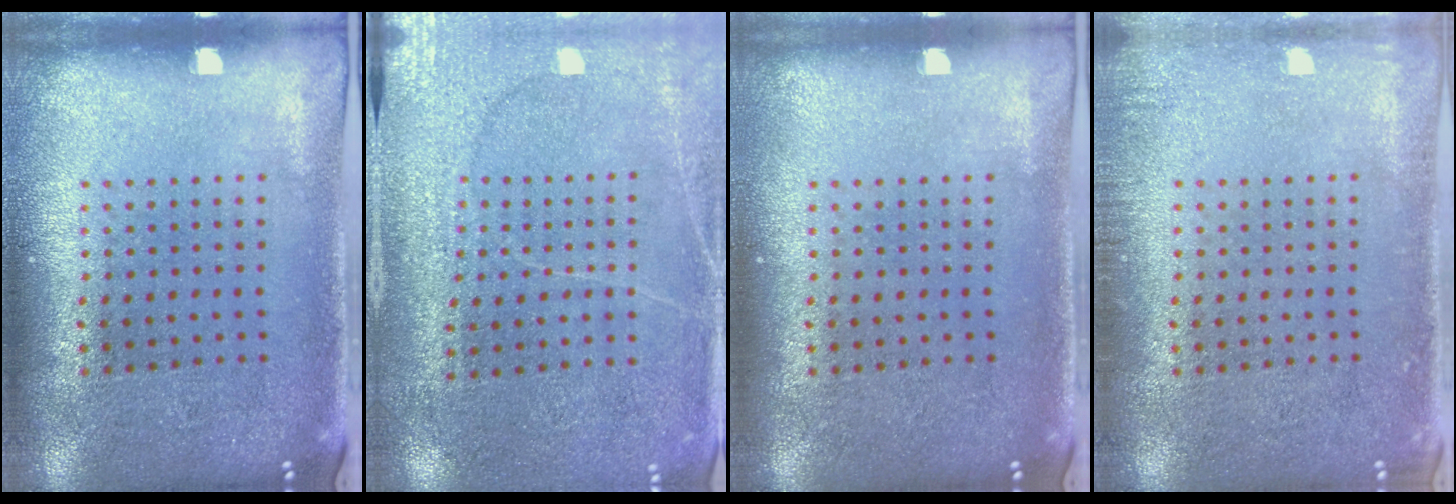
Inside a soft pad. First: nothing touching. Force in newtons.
{"total": 2.7, "press": 2.7, "slide": 0.4}
{"total": 0.0}
{"total": 1.3, "press": 1.2, "slide": 0.2}